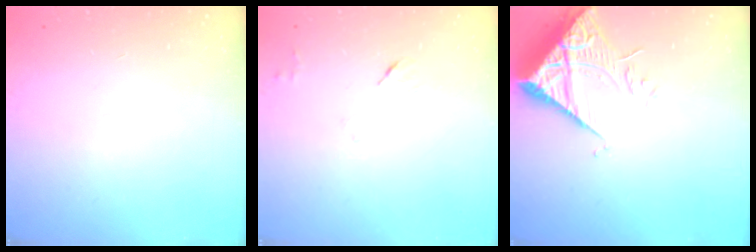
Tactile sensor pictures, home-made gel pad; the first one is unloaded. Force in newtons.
{"total": 4.6, "press": 4.5, "slide": 0.6}
{"total": 9.3, "press": 9.2, "slide": 1.2}